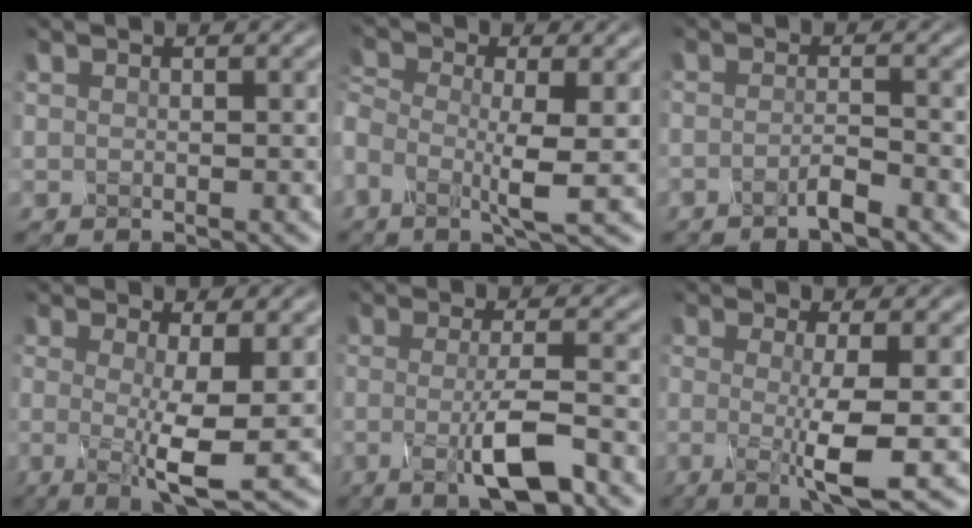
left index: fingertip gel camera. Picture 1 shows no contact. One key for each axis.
{"total": 5.0, "fx": -1.7, "fy": 1.3, "fz": 4.5, "tx": -0.089, "ty": -0.003, "tz": -0.043}
{"total": 2.1, "fx": -1.8, "fy": 0.1, "fz": 1.0, "tx": -0.014, "ty": -0.004, "tz": -0.039}
{"total": 5.7, "fx": -0.7, "fy": 1.0, "fz": 5.5, "tx": -0.081, "ty": -0.014, "tz": -0.013}
{"total": 5.1, "fx": -2.1, "fy": 1.0, "fz": 4.5, "tx": -0.074, "ty": -0.012, "tz": -0.038}
{"total": 5.2, "fx": -1.3, "fy": 0.6, "fz": 5.0, "tx": -0.084, "ty": -0.012, "tz": -0.023}